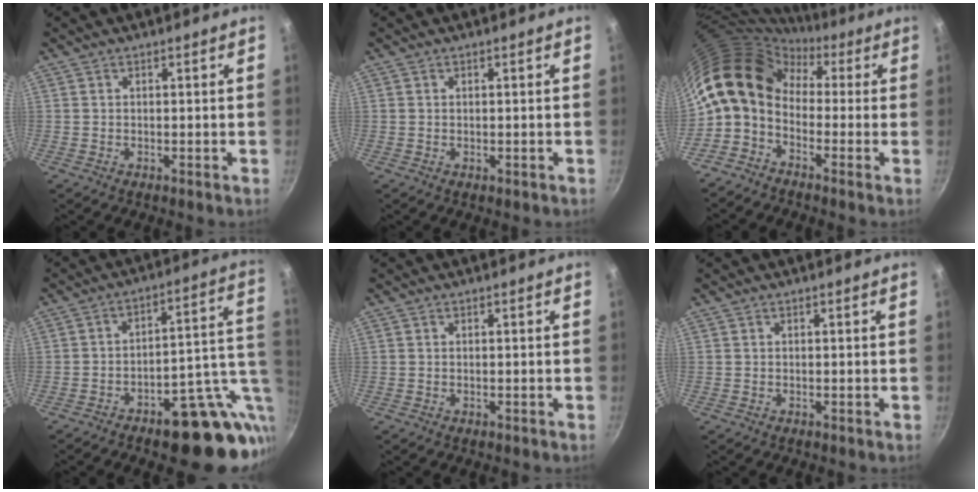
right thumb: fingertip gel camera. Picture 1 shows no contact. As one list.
[{"total": 0.0}, {"total": 13.2, "force": [1.0, 9.6, 9.0], "torque": [-0.150, 0.031, -0.008]}, {"total": 19.6, "force": [-6.1, 8.9, 16.4], "torque": [-0.155, 0.031, -0.074]}, {"total": 0.0}, {"total": 0.0}]